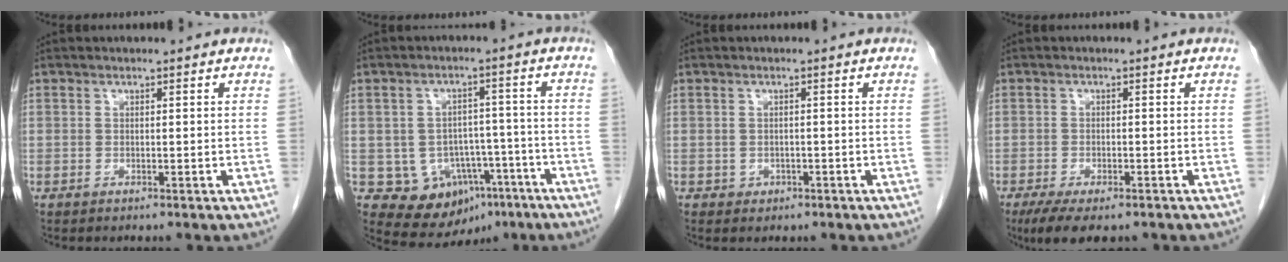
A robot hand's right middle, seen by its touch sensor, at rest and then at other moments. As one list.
[{"total": 10.1, "force": [-4.5, 8.0, 4.3], "torque": [-0.053, 0.021, -0.049]}, {"total": 1.2, "force": [-0.5, 1.1, 0.3], "torque": [-0.006, 0.004, -0.001]}, {"total": 7.0, "force": [-5.1, 2.4, 4.2], "torque": [-0.064, -0.013, -0.079]}]